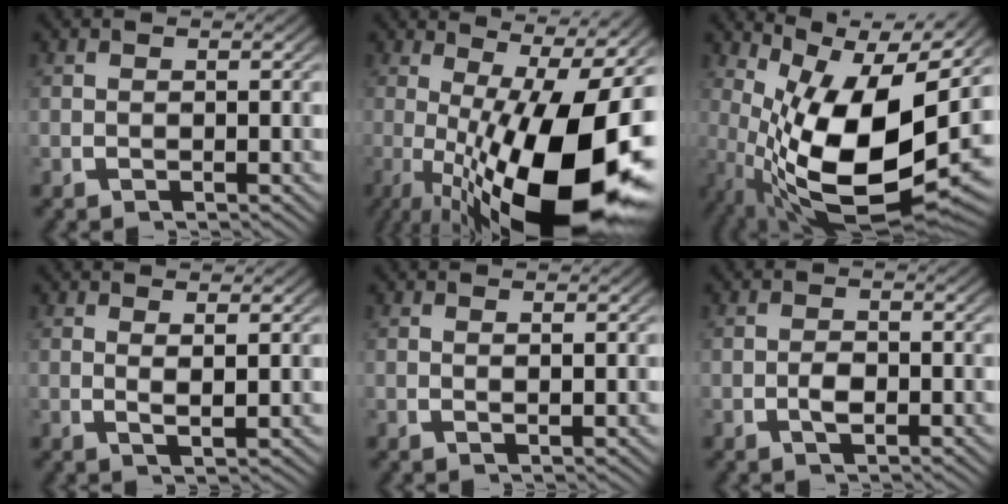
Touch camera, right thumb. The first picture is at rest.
{"total": 18.3, "force": [-2.6, 8.6, 16.0], "torque": [-0.243, -0.047, -0.004]}
{"total": 17.6, "force": [-0.2, 9.3, 14.9], "torque": [-0.263, -0.057, 0.035]}
{"total": 1.6, "force": [1.0, 0.1, 1.2], "torque": [-0.025, -0.009, 0.024]}
{"total": 0.7, "force": [0.5, 0.0, 0.5], "torque": [-0.005, -0.003, 0.012]}
{"total": 1.6, "force": [-0.5, 0.9, 1.2], "torque": [-0.023, -0.005, -0.007]}